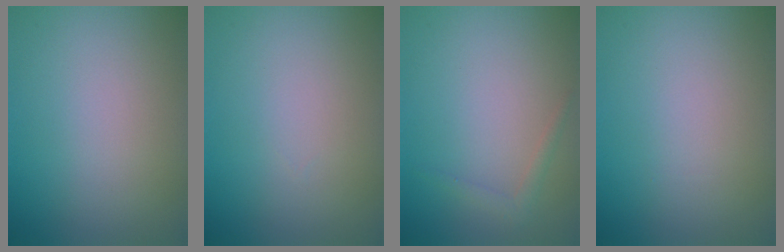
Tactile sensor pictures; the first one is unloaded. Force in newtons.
{"total": 0.0}
{"total": 1.1, "press": 1.1, "slide": 0.1}
{"total": 0.0}